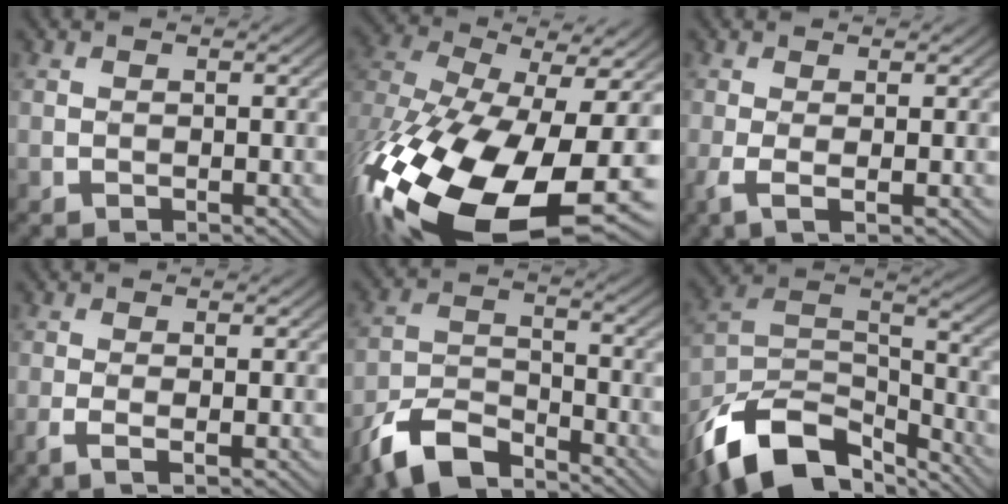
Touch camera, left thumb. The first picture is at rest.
{"total": 21.1, "force": [-8.0, 11.1, 16.0], "torque": [-0.368, -0.082, -0.100]}
{"total": 2.9, "force": [-0.3, 0.6, 2.8], "torque": [-0.064, 0.000, -0.011]}
{"total": 2.3, "force": [-0.8, 0.3, 2.1], "torque": [-0.045, 0.002, -0.022]}
{"total": 8.6, "force": [-6.7, 3.1, 4.4], "torque": [-0.090, -0.007, -0.147]}
{"total": 16.0, "force": [-11.1, 7.7, 8.5], "torque": [-0.201, -0.013, -0.199]}